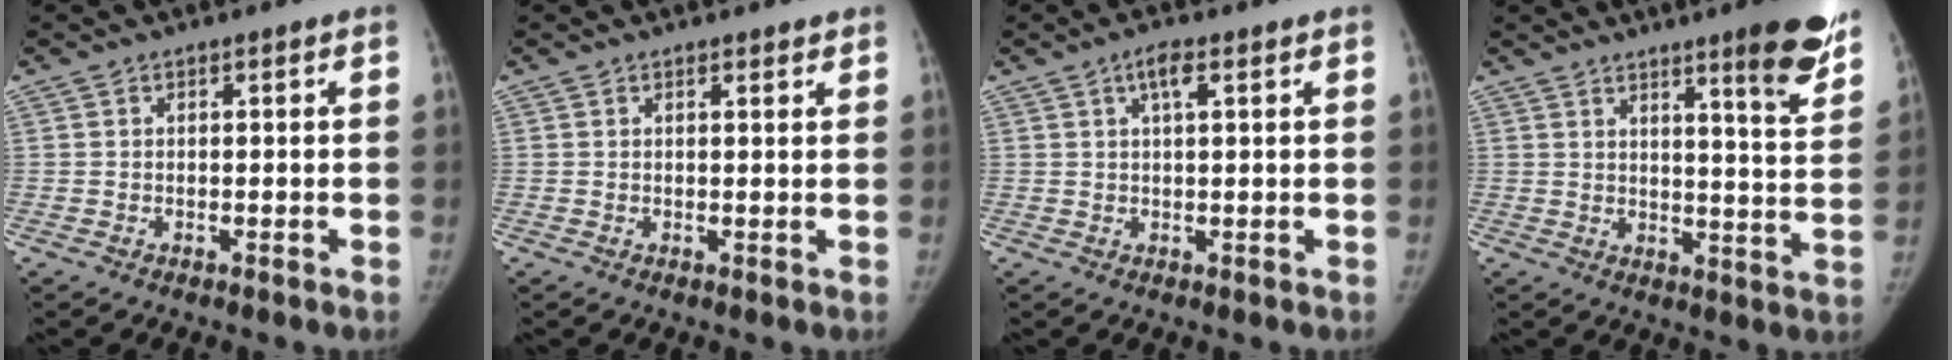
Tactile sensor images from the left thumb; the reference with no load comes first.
{"total": 1.3, "force": [1.1, 0.4, 0.6], "torque": [-0.006, -0.006, 0.015]}
{"total": 3.4, "force": [1.6, 1.0, 2.8], "torque": [-0.051, 0.004, 0.027]}
{"total": 11.6, "force": [7.8, 1.3, 8.5], "torque": [-0.090, -0.052, 0.104]}